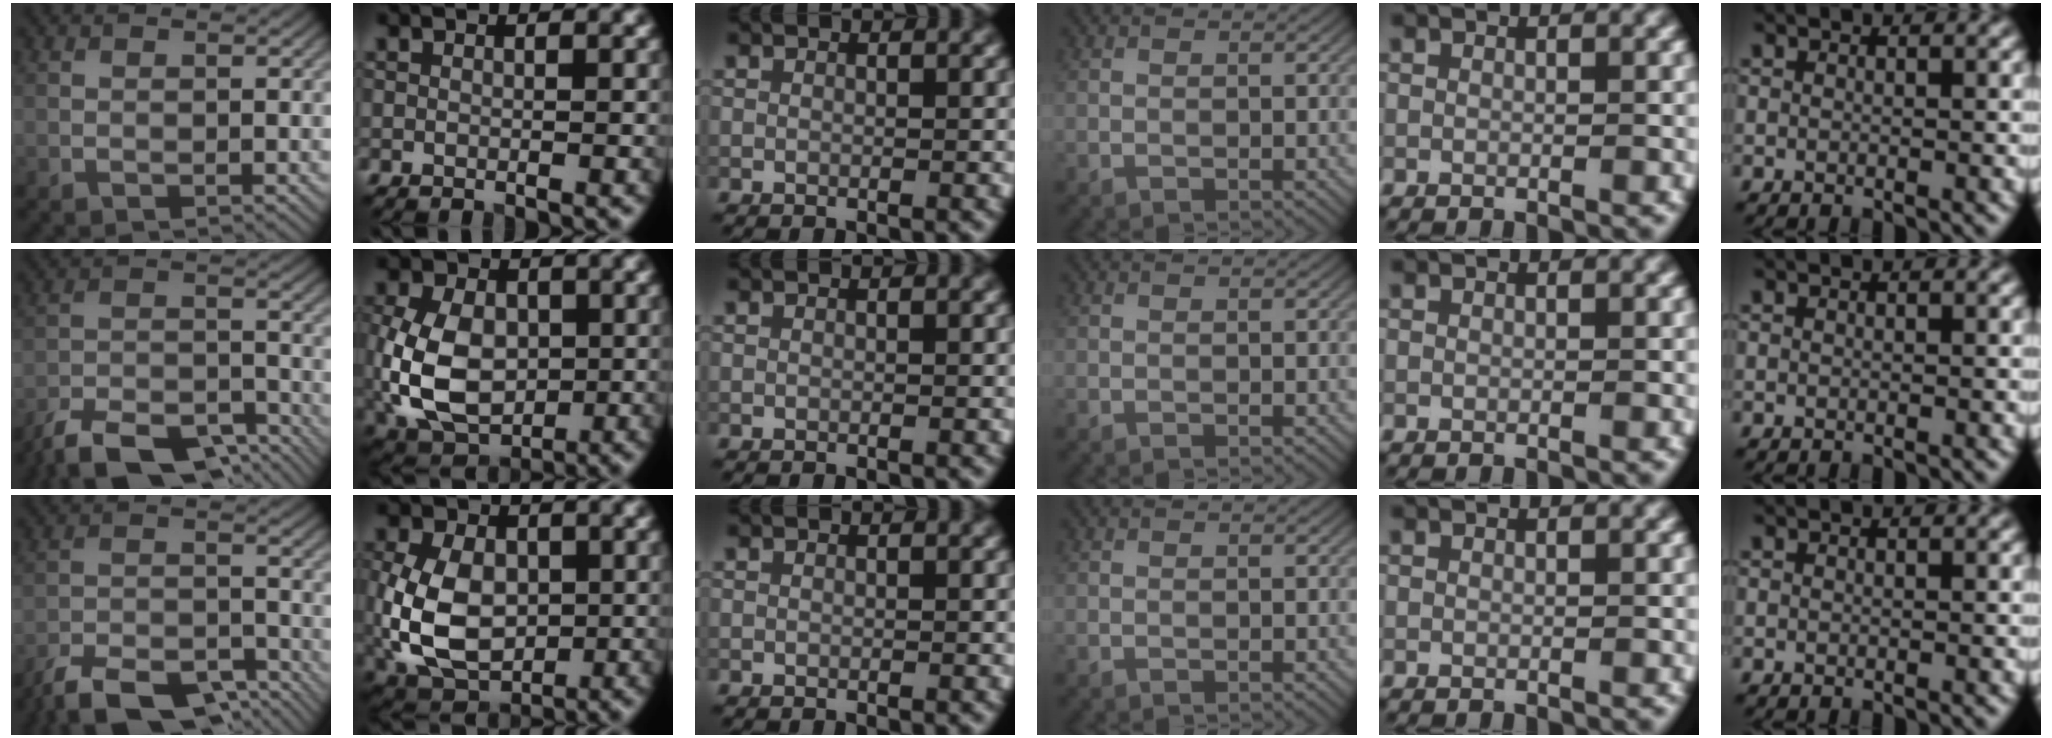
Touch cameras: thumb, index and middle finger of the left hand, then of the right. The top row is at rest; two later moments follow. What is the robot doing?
{"motion": "lift_and_place", "object": "coin"}